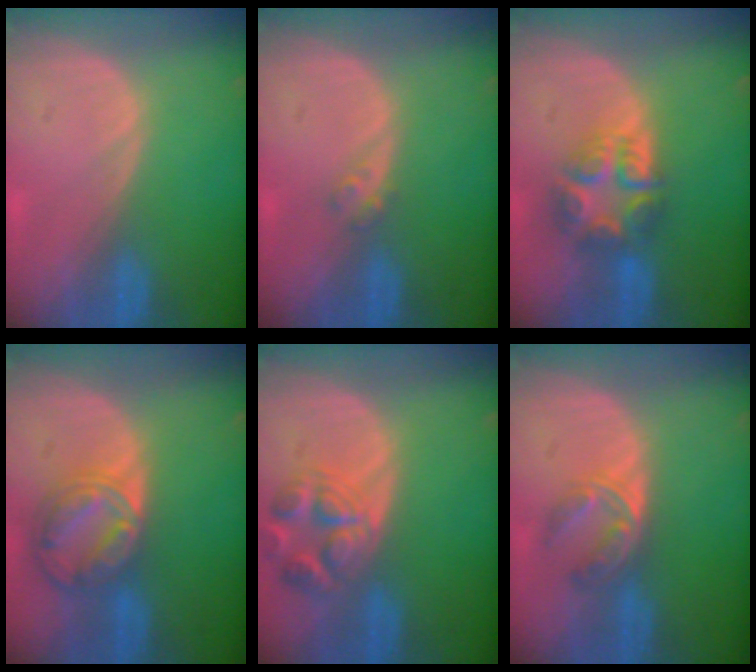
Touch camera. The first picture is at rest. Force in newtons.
{"total": 1.6, "press": 1.4, "slide": 0.8}
{"total": 7.6, "press": 6.6, "slide": 3.7}
{"total": 8.6, "press": 7.3, "slide": 4.5}
{"total": 7.1, "press": 6.4, "slide": 3.2}
{"total": 5.8, "press": 4.7, "slide": 3.5}